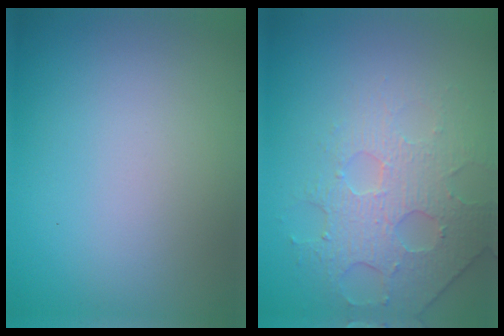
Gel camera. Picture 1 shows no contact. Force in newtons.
{"total": 3.8, "press": 3.6, "slide": 1.2}